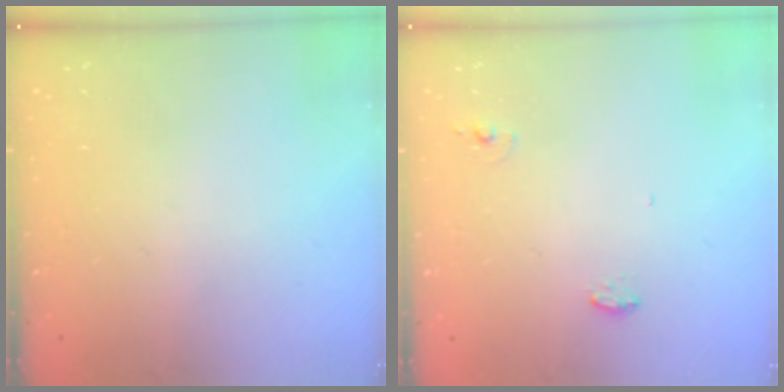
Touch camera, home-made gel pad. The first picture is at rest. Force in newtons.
{"total": 5.1, "press": 4.5, "slide": 2.4}